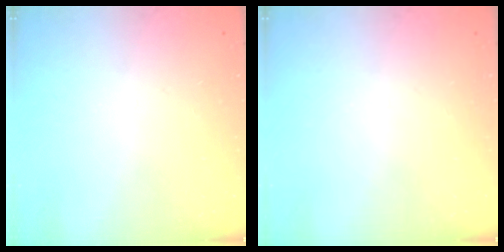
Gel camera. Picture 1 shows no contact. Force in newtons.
{"total": 0.0}